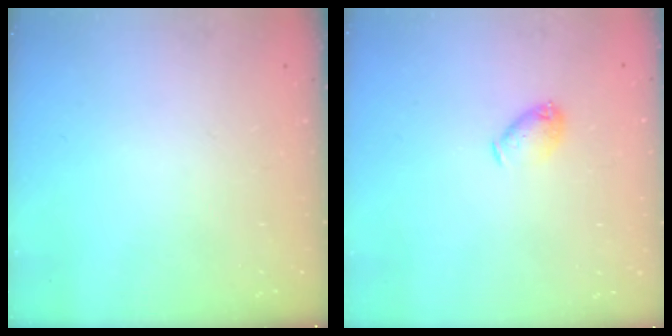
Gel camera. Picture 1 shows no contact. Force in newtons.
{"total": 6.3, "press": 6.3, "slide": 0.5}